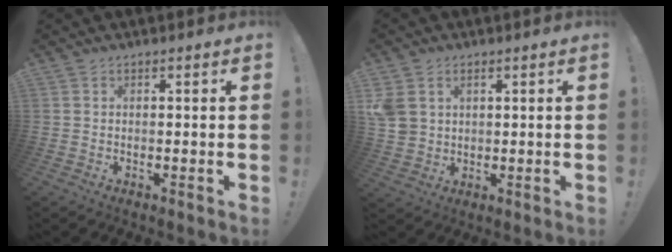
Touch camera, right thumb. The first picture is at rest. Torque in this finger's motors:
{"motor_torque": [-0.20, 0.22, -0.09, 0.41, 0.22]}